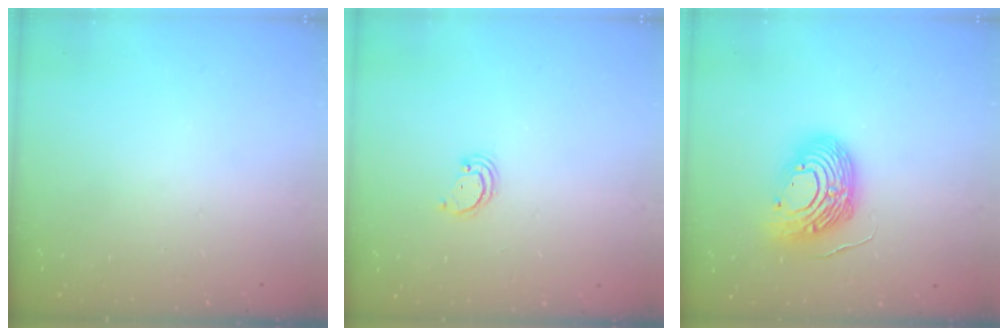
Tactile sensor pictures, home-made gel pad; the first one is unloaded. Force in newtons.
{"total": 2.2, "press": 2.2, "slide": 0.2}
{"total": 14.0, "press": 13.9, "slide": 2.3}